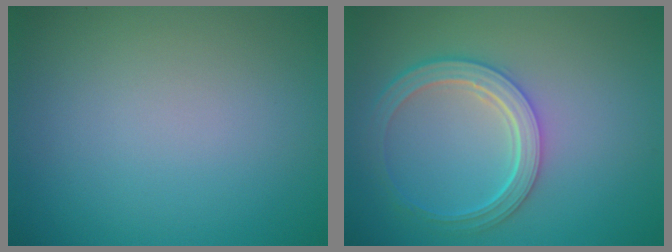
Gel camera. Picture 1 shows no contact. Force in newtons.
{"total": 4.7, "press": 3.7, "slide": 3.0}